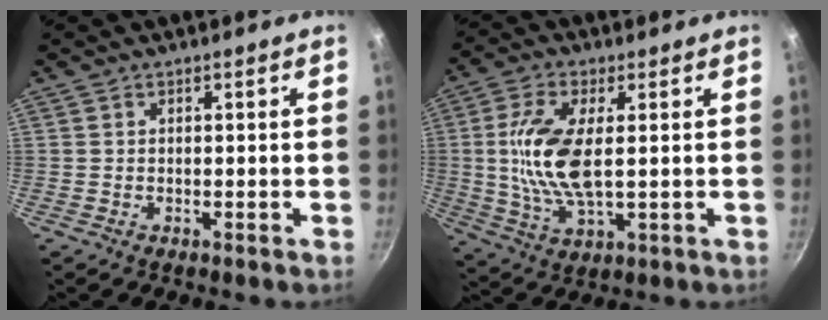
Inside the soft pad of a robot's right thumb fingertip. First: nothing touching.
{"total": 12.4, "force": [1.3, 5.3, 11.1], "torque": [-0.229, -0.004, 0.025]}